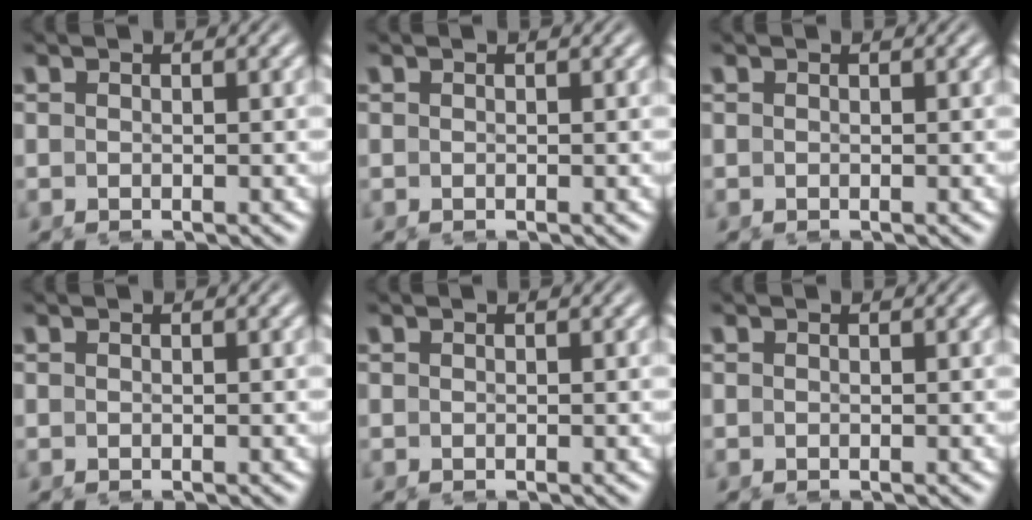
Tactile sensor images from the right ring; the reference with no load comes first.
{"total": 0.0}
{"total": 0.0}
{"total": 0.0}
{"total": 0.0}
{"total": 0.0}